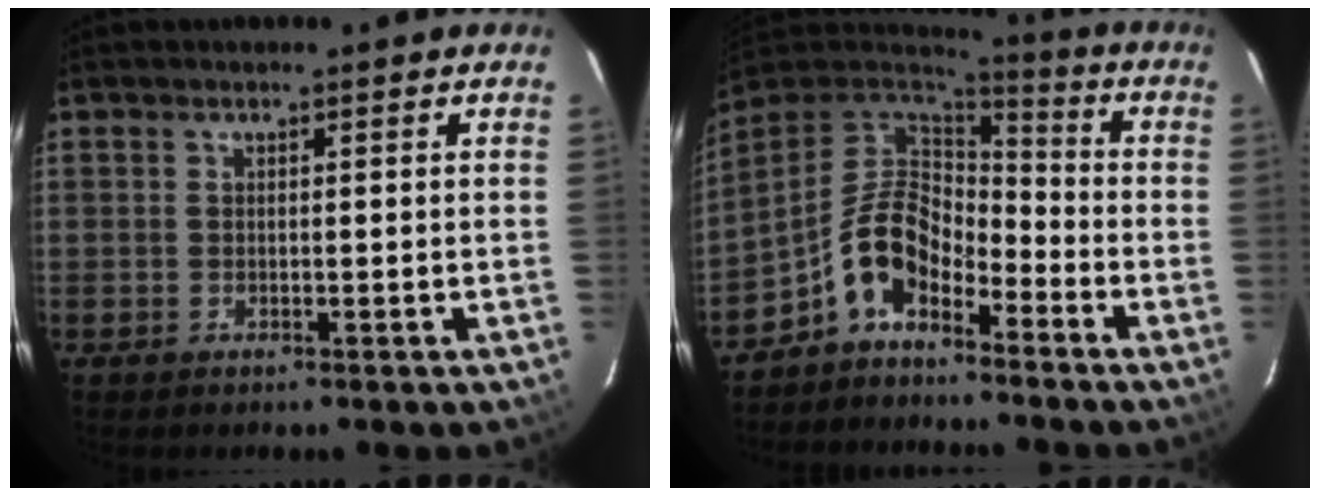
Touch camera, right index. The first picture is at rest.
{"total": 10.8, "force": [-6.4, 5.6, 6.7], "torque": [-0.142, 0.026, -0.129]}